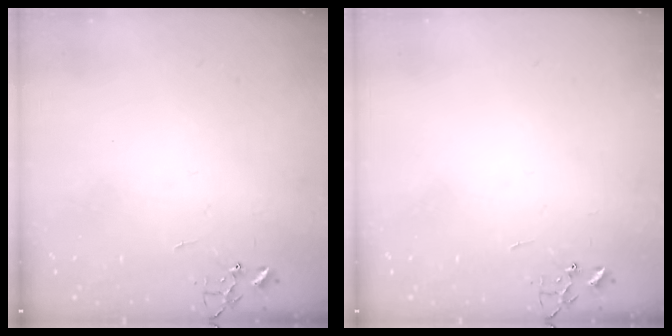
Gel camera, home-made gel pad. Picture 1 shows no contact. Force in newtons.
{"total": 0.0}